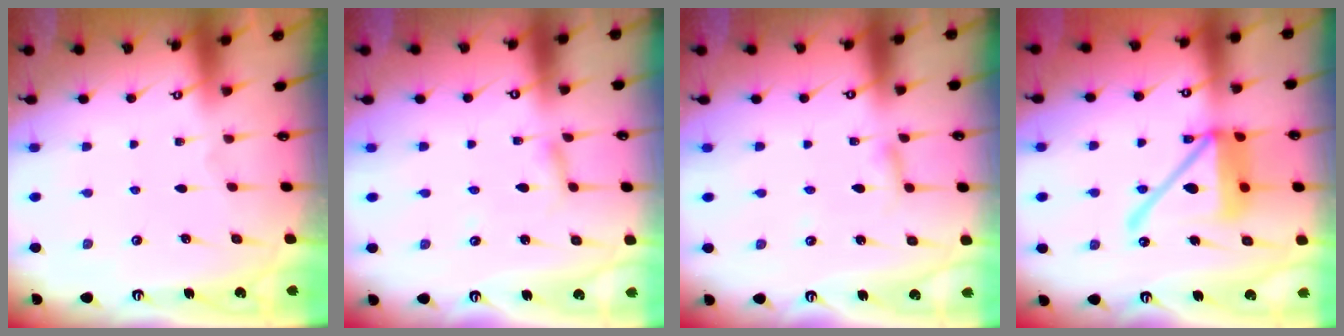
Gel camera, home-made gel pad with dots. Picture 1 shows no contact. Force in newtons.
{"total": 2.7, "press": 2.6, "slide": 0.3}
{"total": 3.4, "press": 3.4, "slide": 0.3}
{"total": 17.5, "press": 17.4, "slide": 2.1}